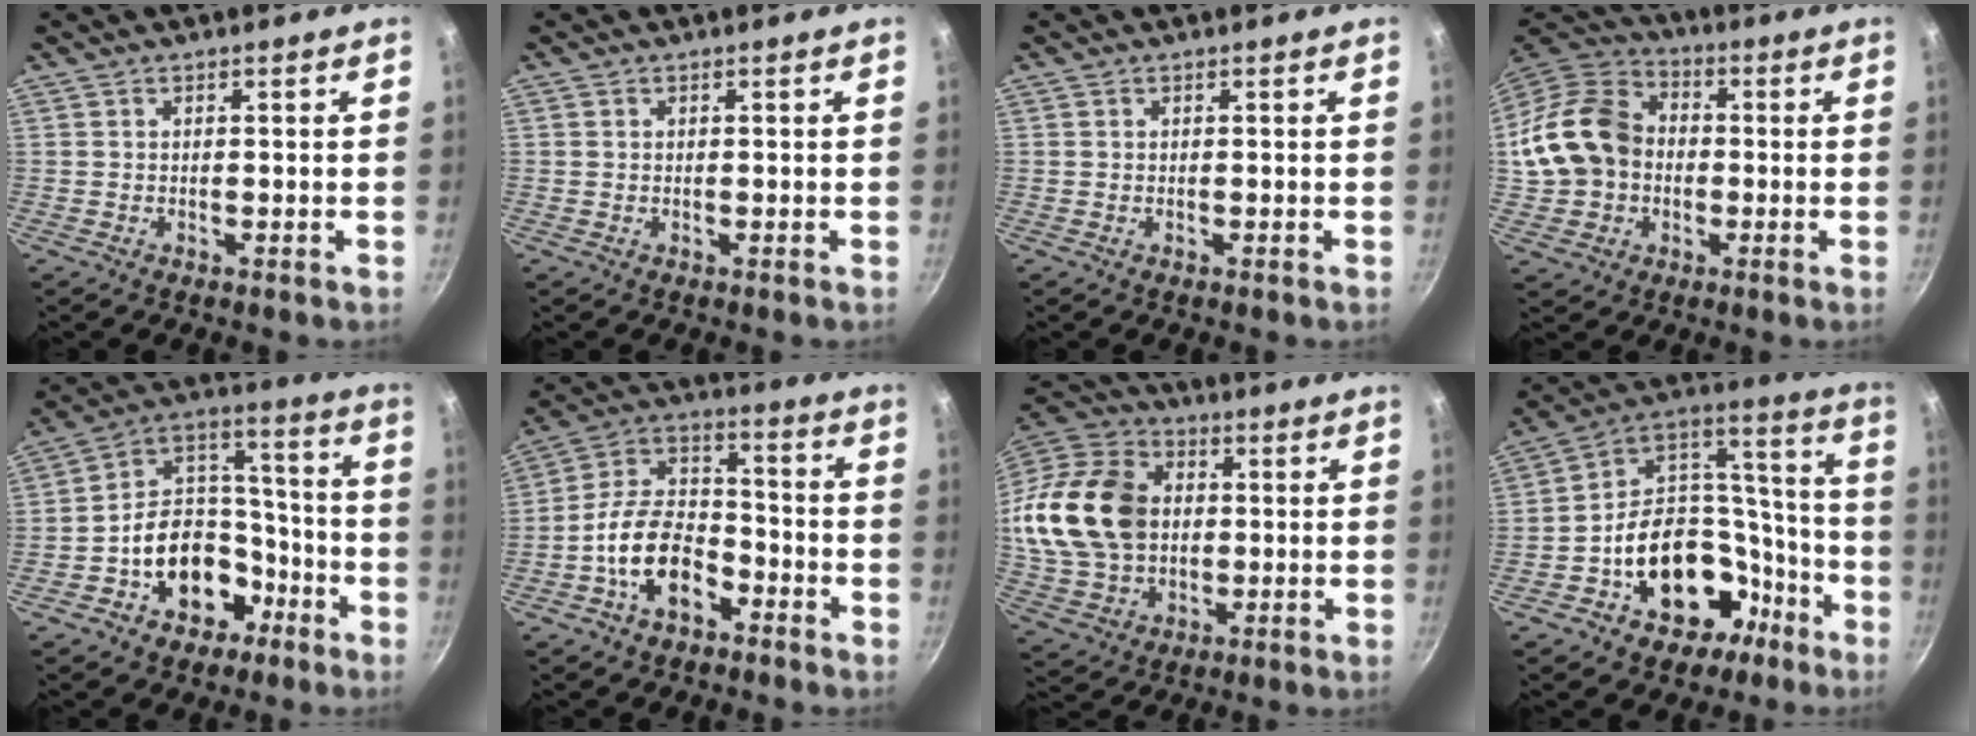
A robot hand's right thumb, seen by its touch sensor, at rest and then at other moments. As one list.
[{"total": 0.5, "force": [0.1, 0.5, 0.2], "torque": [0.000, 0.002, 0.001]}, {"total": 0.0}, {"total": 16.4, "force": [-0.5, 13.3, 9.6], "torque": [-0.167, 0.034, -0.016]}, {"total": 15.6, "force": [-6.9, 11.6, 7.8], "torque": [-0.082, 0.081, -0.101]}, {"total": 12.8, "force": [-5.8, 7.8, 8.4], "torque": [-0.125, 0.057, -0.114]}, {"total": 20.9, "force": [1.7, 15.9, 13.6], "torque": [-0.246, 0.020, 0.036]}, {"total": 21.3, "force": [-9.6, 15.2, 11.3], "torque": [-0.140, 0.102, -0.140]}]